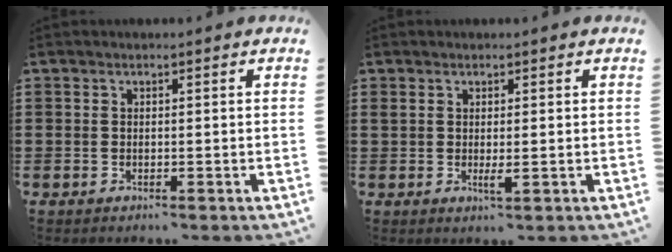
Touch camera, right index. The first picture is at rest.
{"total": 1.8, "force": [-0.1, 0.2, 1.8], "torque": [-0.033, -0.004, -0.002]}